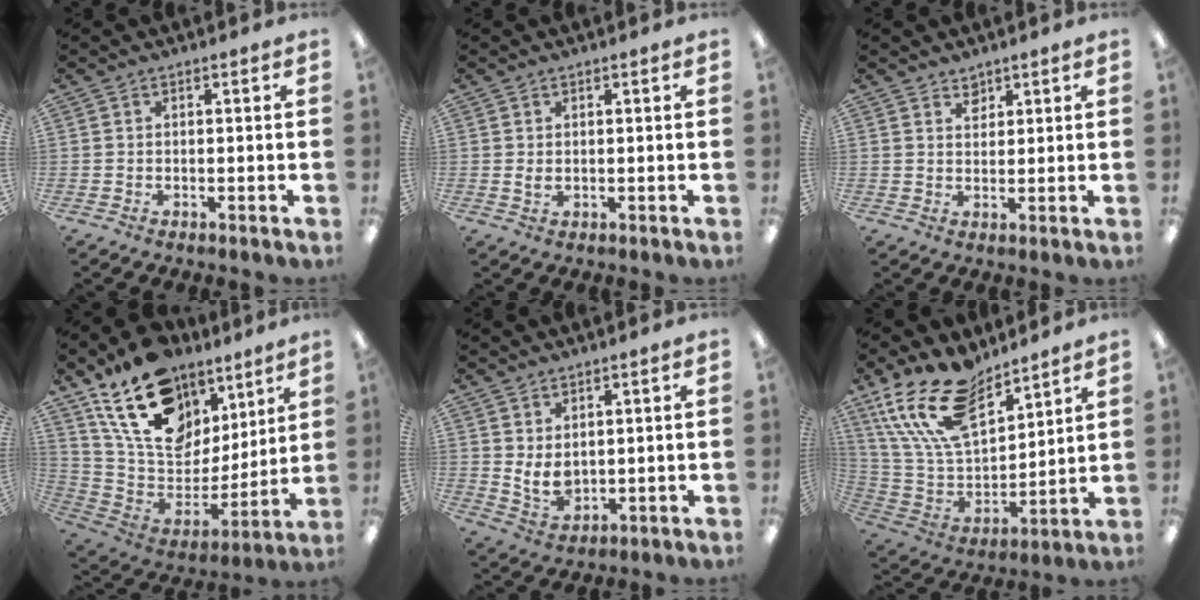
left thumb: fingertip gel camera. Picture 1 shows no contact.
{"total": 1.4, "force": [0.3, 0.8, 1.1], "torque": [-0.015, -0.002, 0.004]}
{"total": 2.9, "force": [2.4, 1.6, 0.3], "torque": [0.005, -0.013, 0.044]}
{"total": 20.7, "force": [13.3, 12.3, 10.0], "torque": [-0.180, -0.078, 0.246]}
{"total": 5.5, "force": [2.3, 3.5, 3.6], "torque": [-0.067, -0.021, 0.042]}
{"total": 21.0, "force": [14.4, 10.1, 11.4], "torque": [-0.242, -0.081, 0.266]}